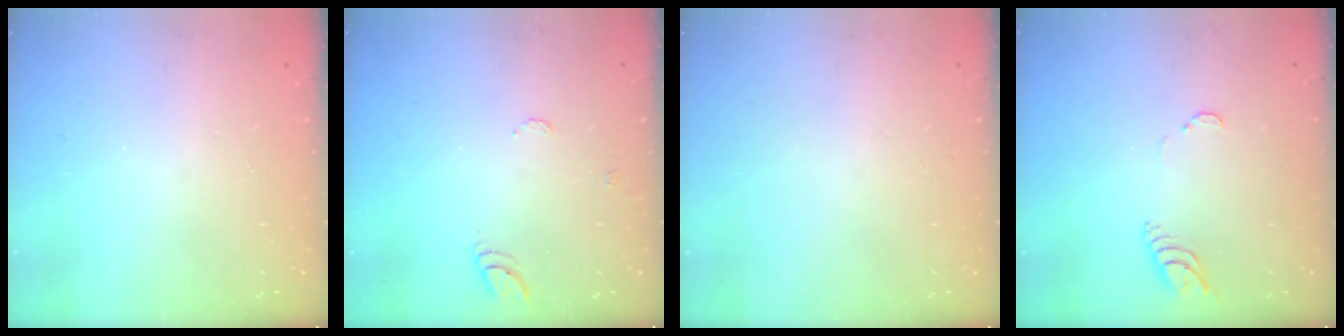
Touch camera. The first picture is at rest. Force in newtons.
{"total": 7.5, "press": 7.5, "slide": 0.7}
{"total": 0.0}
{"total": 3.9, "press": 3.9, "slide": 0.4}